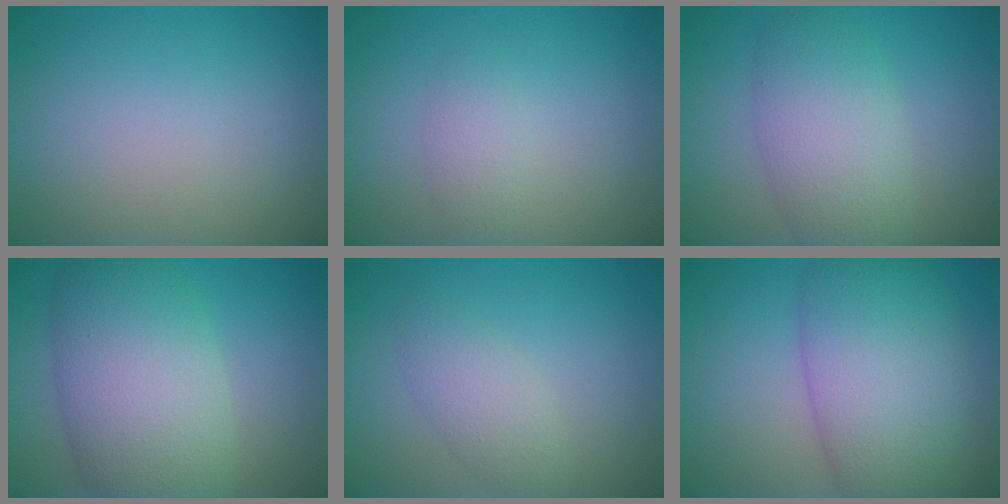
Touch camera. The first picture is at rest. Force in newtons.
{"total": 1.5, "press": 1.5, "slide": 0.0}
{"total": 5.8, "press": 5.8, "slide": 0.6}
{"total": 10.1, "press": 10.1, "slide": 0.1}
{"total": 2.5, "press": 2.5, "slide": 0.0}
{"total": 10.2, "press": 10.2, "slide": 0.4}